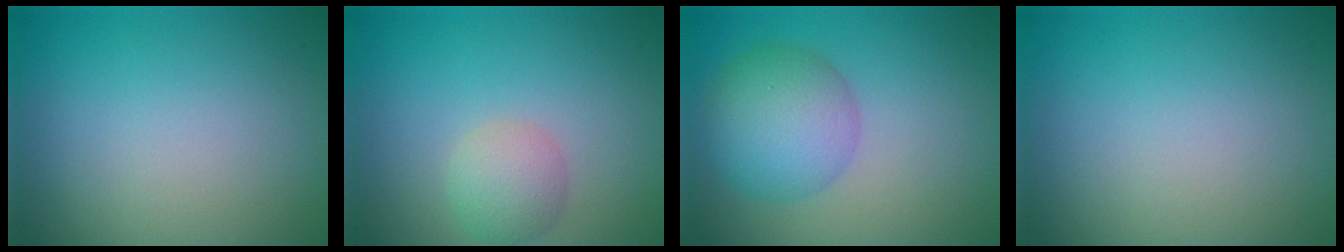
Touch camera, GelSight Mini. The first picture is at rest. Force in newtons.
{"total": 2.6, "press": 2.6, "slide": 0.1}
{"total": 5.9, "press": 5.8, "slide": 0.2}
{"total": 0.0}